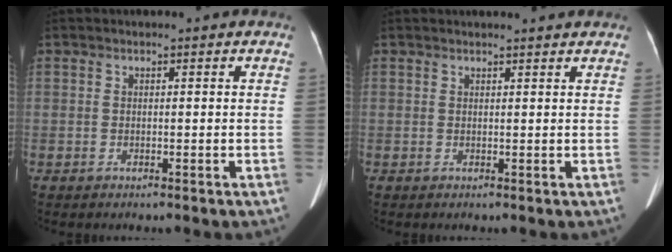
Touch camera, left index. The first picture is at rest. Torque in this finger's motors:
{"motor_torque": [0.61, -0.72, 0.00, 0.00]}